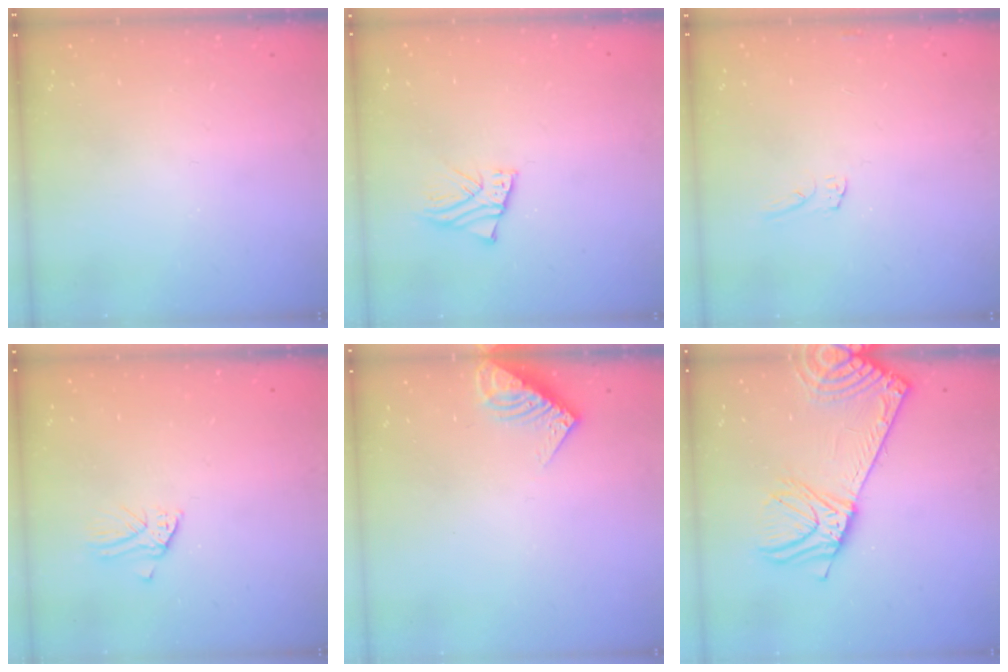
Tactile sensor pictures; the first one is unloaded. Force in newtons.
{"total": 2.5, "press": 2.5, "slide": 0.2}
{"total": 4.7, "press": 4.7, "slide": 0.3}
{"total": 1.6, "press": 1.6, "slide": 0.1}
{"total": 8.7, "press": 8.6, "slide": 1.0}
{"total": 18.3, "press": 17.8, "slide": 4.3}